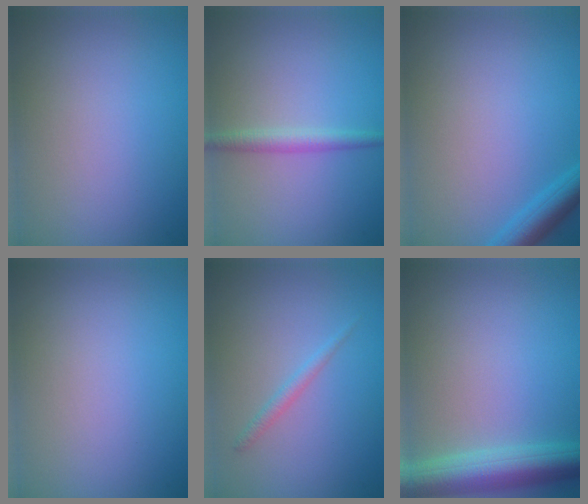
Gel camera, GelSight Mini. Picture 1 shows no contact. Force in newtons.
{"total": 1.8, "press": 1.8, "slide": 0.0}
{"total": 3.2, "press": 3.2, "slide": 0.3}
{"total": 0.0}
{"total": 1.0, "press": 1.0, "slide": 0.1}
{"total": 5.8, "press": 5.8, "slide": 0.2}